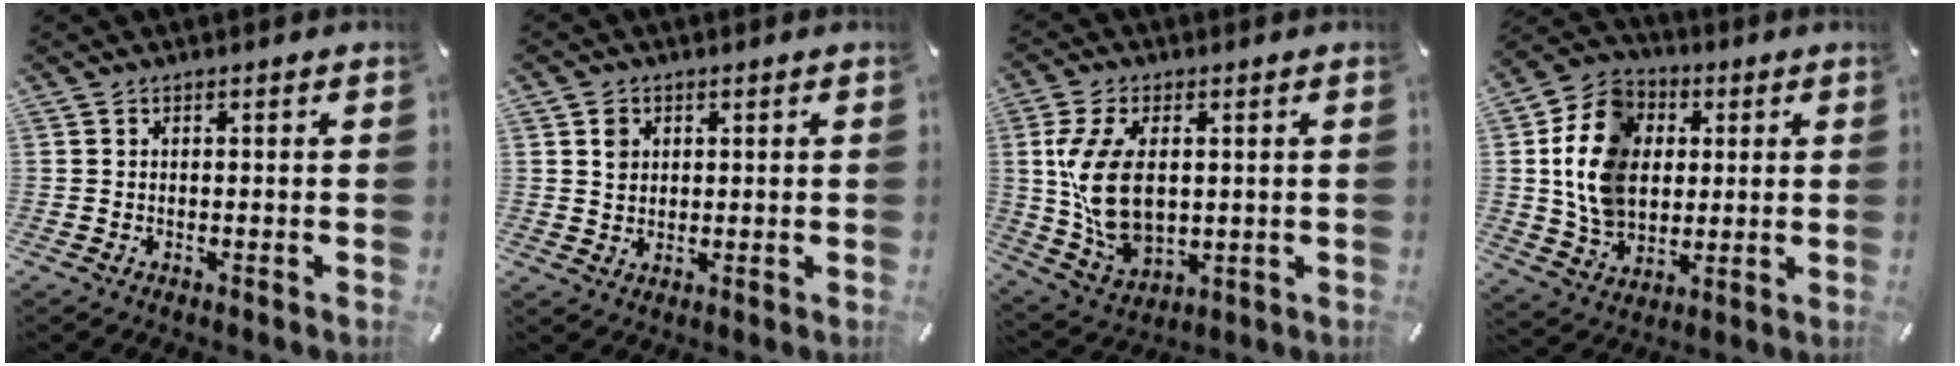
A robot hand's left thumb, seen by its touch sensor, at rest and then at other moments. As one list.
[{"total": 3.2, "force": [1.0, 3.0, 0.6], "torque": [0.006, -0.003, 0.012]}, {"total": 13.2, "force": [1.8, 8.6, 9.9], "torque": [-0.232, -0.006, 0.030]}, {"total": 14.6, "force": [1.8, 12.4, 7.4], "torque": [-0.172, 0.008, 0.033]}]